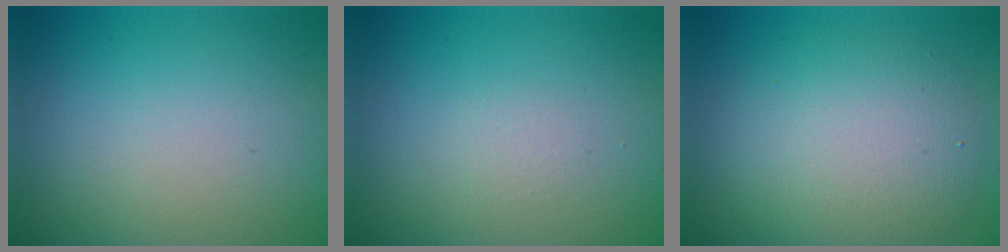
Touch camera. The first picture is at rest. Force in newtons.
{"total": 0.0}
{"total": 6.1, "press": 6.1, "slide": 0.4}